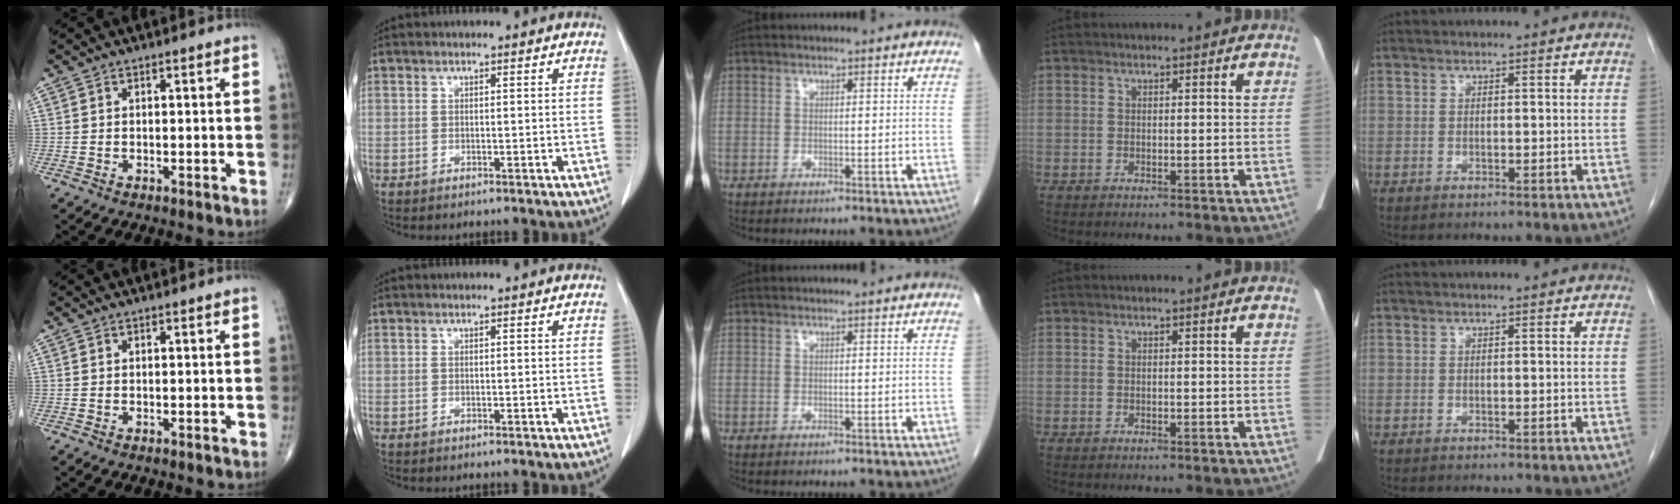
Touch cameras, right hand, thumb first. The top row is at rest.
{}